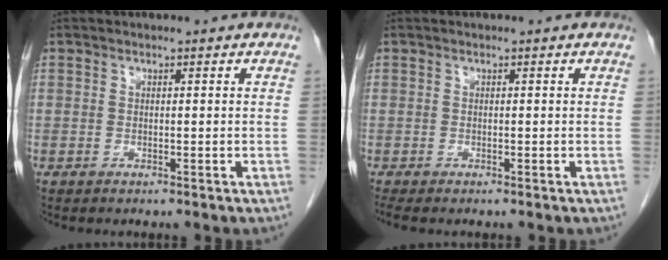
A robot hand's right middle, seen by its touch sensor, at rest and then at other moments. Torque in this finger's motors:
{"motor_torque": [0.30, -0.31, -0.01, 0.02]}